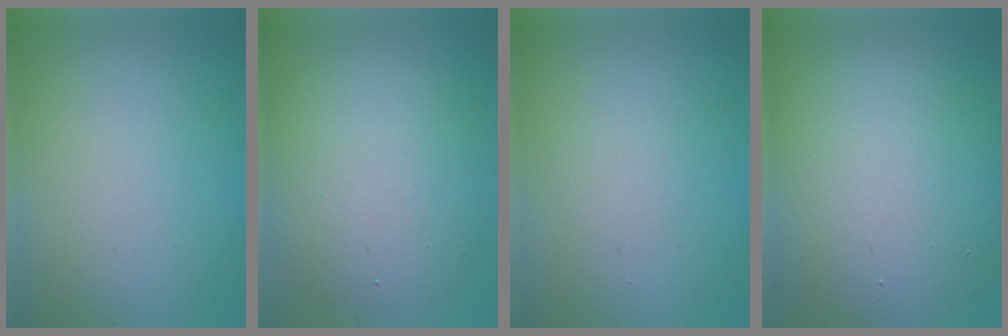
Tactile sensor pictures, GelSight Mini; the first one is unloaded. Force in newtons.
{"total": 7.0, "press": 7.0, "slide": 0.4}
{"total": 0.9, "press": 0.9, "slide": 0.0}
{"total": 11.6, "press": 11.5, "slide": 0.6}